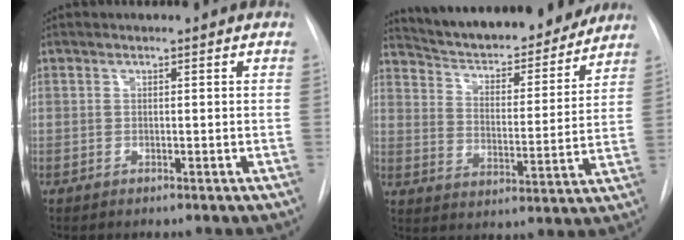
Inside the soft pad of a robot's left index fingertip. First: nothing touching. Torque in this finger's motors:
{"motor_torque": [0.07, -0.50, 0.33, 0.06]}